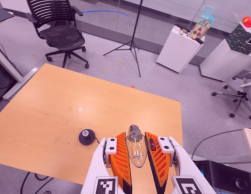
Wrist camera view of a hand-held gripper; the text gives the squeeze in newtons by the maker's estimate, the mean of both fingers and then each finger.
{"total": 13.4, "left": 14.0, "right": 12.8}